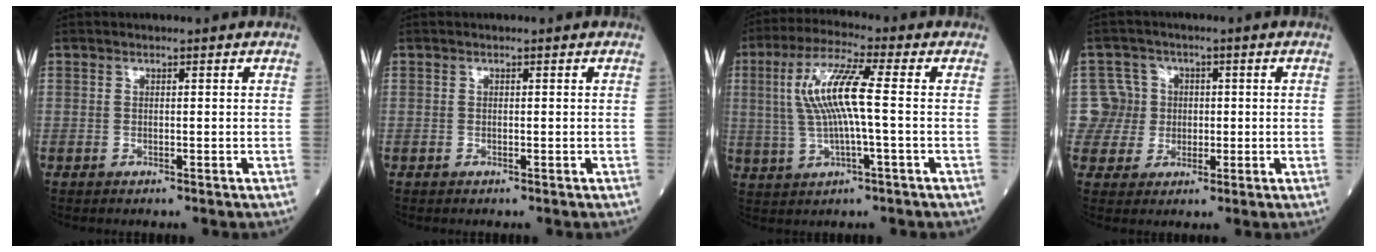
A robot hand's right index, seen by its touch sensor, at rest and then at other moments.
{"total": 0.0}
{"total": 10.8, "force": [0.7, 1.7, 10.6], "torque": [-0.228, 0.016, 0.016]}
{"total": 6.7, "force": [0.5, 6.7, 0.5], "torque": [-0.011, 0.024, 0.017]}